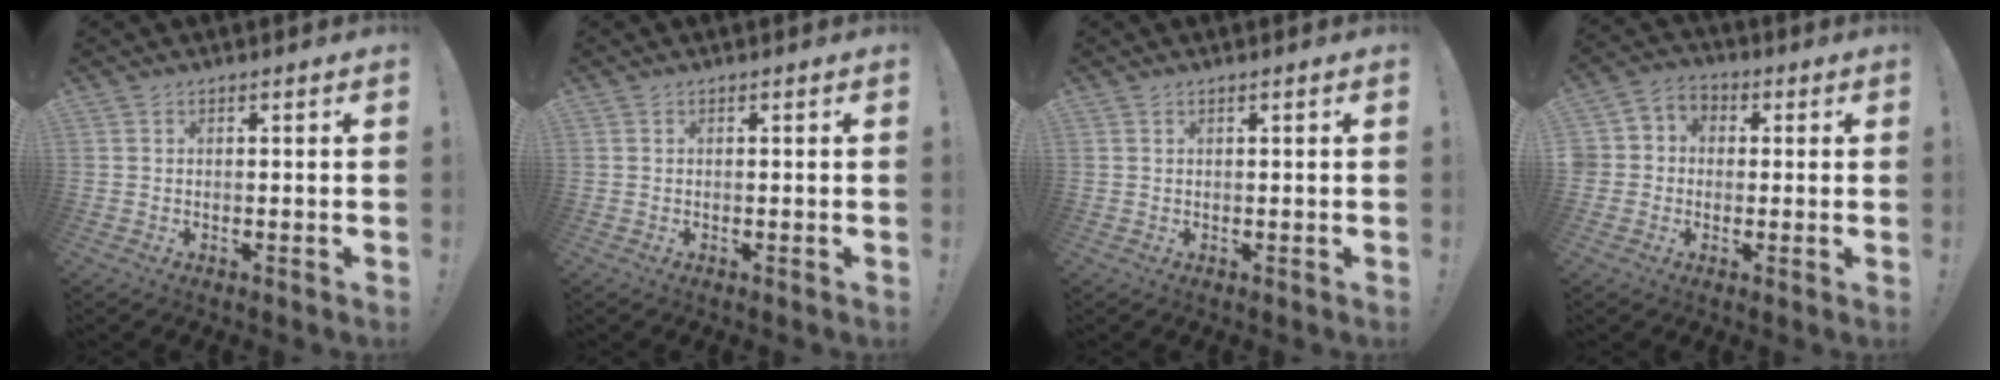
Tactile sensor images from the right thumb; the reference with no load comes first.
{"total": 0.0}
{"total": 0.9, "force": [0.4, -0.2, 0.8], "torque": [-0.017, 0.001, 0.006]}
{"total": 5.6, "force": [-0.9, 5.3, 1.6], "torque": [-0.024, 0.011, -0.017]}